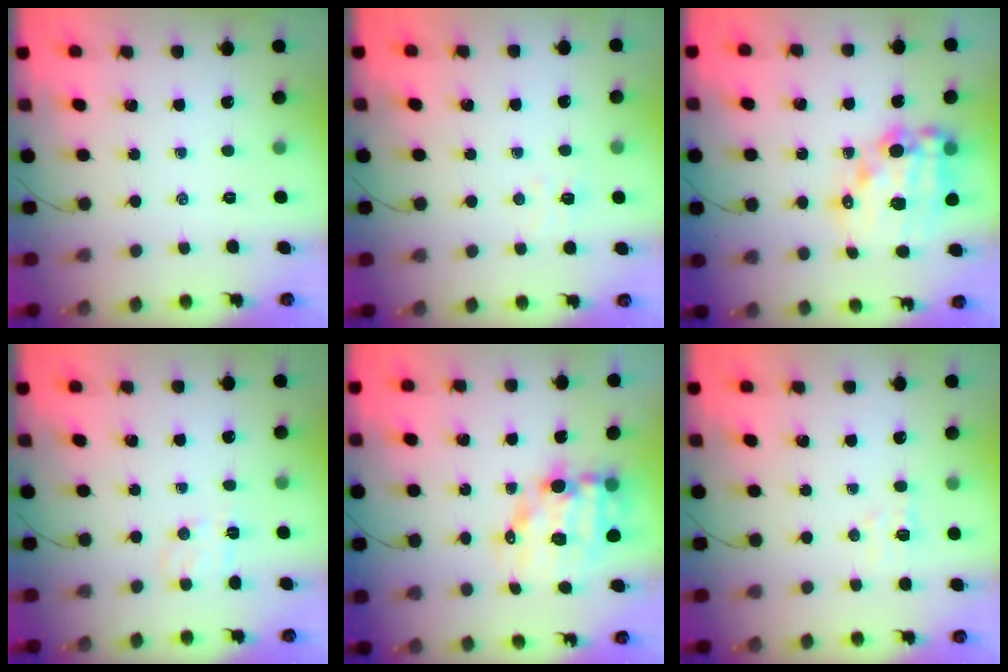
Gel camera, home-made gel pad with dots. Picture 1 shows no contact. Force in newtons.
{"total": 4.1, "press": 4.0, "slide": 0.8}
{"total": 17.0, "press": 16.6, "slide": 3.7}
{"total": 6.7, "press": 6.6, "slide": 1.5}
{"total": 10.7, "press": 10.3, "slide": 2.9}
{"total": 4.6, "press": 4.4, "slide": 1.1}